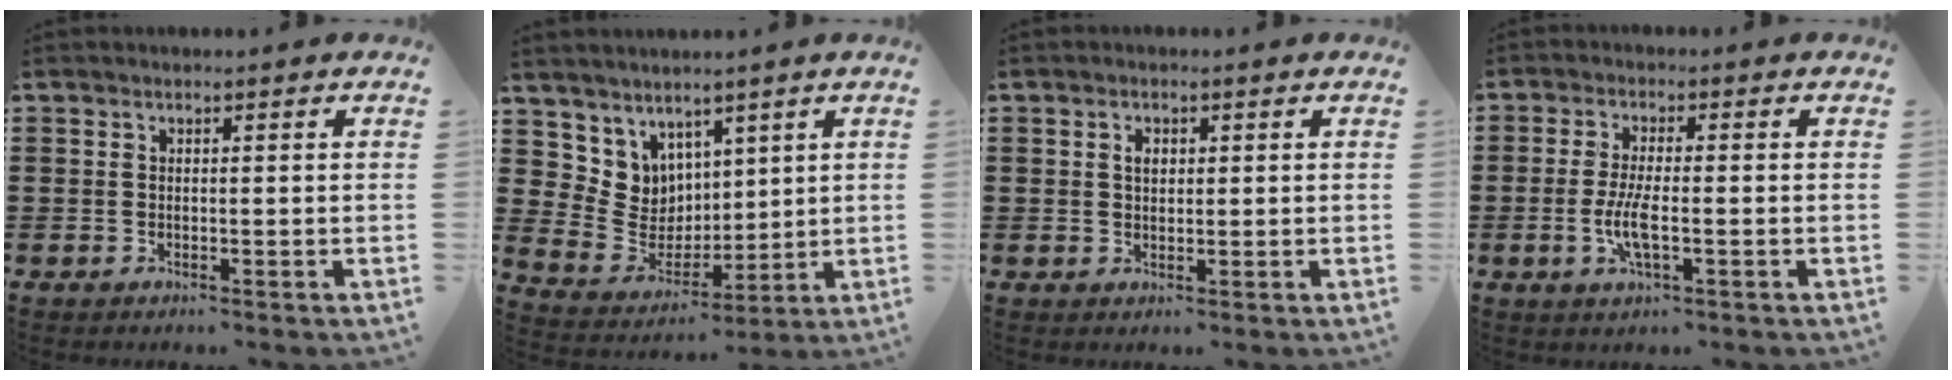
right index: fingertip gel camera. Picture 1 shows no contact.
{"total": 6.5, "force": [3.5, 5.5, -0.1], "torque": [-0.050, -0.033, 0.070]}
{"total": 1.7, "force": [0.5, 1.2, 1.1], "torque": [-0.025, 0.009, 0.007]}
{"total": 5.0, "force": [-1.3, 1.1, 4.7], "torque": [-0.108, -0.009, -0.031]}